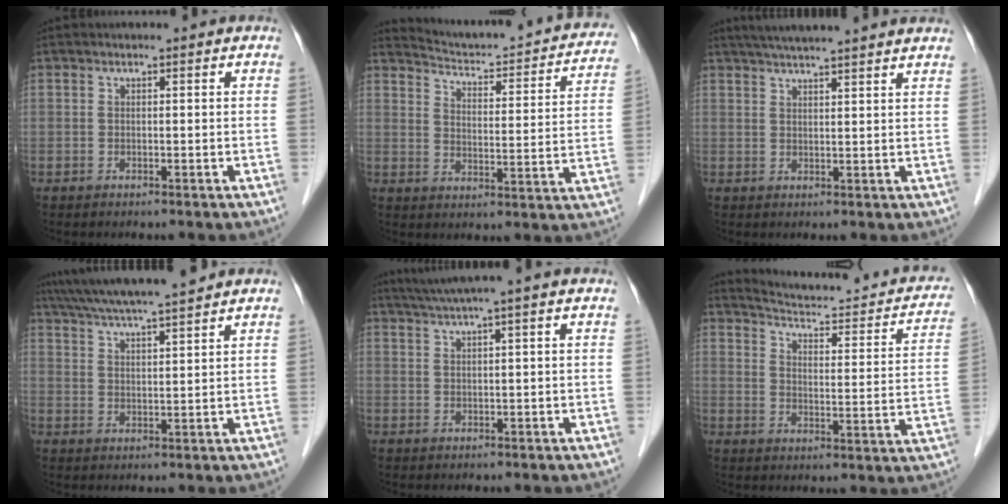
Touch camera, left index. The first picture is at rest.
{"total": 20.2, "force": [19.0, 2.8, 6.1], "torque": [-0.079, -0.039, 0.232]}
{"total": 13.3, "force": [11.7, 0.1, 6.3], "torque": [-0.103, 0.035, 0.152]}
{"total": 12.2, "force": [10.7, -0.5, 5.7], "torque": [-0.105, 0.021, 0.164]}
{"total": 4.4, "force": [3.4, -1.6, 2.3], "torque": [-0.038, 0.015, 0.063]}
{"total": 17.7, "force": [15.9, 3.5, 6.9], "torque": [-0.085, -0.021, 0.188]}